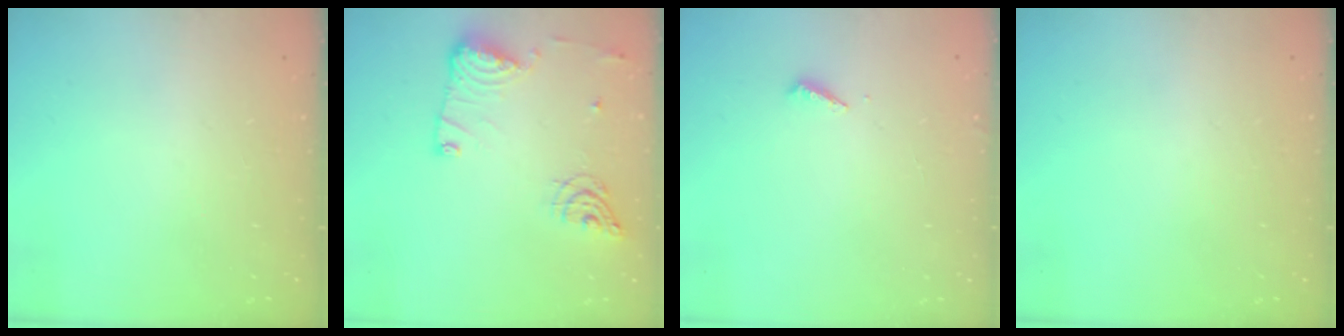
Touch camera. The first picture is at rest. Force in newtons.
{"total": 13.4, "press": 13.4, "slide": 0.6}
{"total": 2.0, "press": 2.0, "slide": 0.2}
{"total": 0.0}